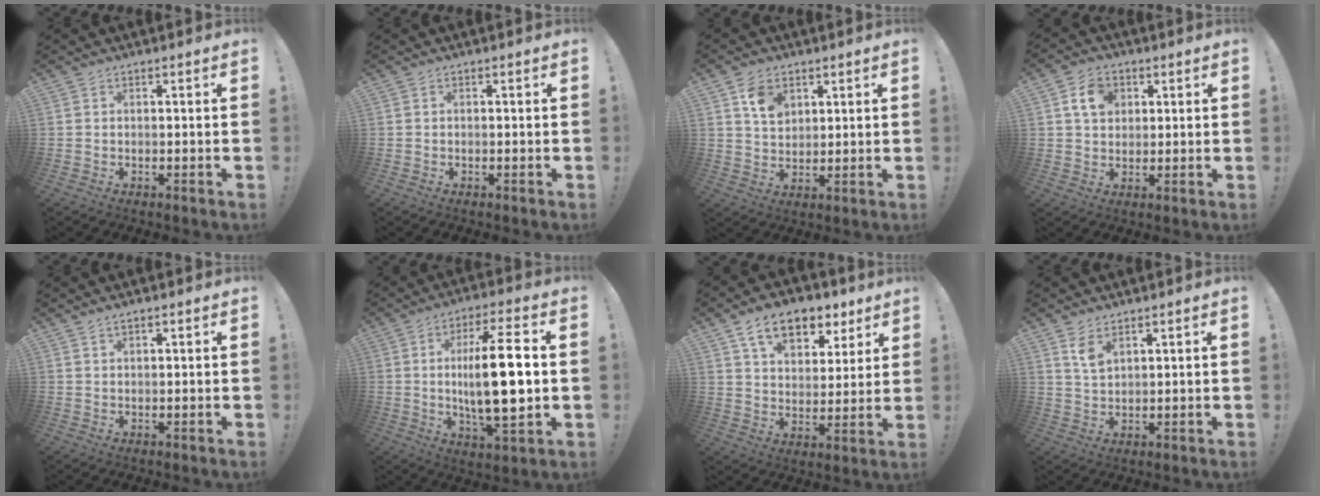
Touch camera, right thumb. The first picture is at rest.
{"total": 0.0}
{"total": 7.4, "force": [3.8, 5.1, 3.7], "torque": [-0.052, -0.014, 0.070]}
{"total": 8.0, "force": [3.1, 6.1, 4.2], "torque": [-0.066, 0.006, 0.058]}
{"total": 1.5, "force": [1.1, 0.3, 0.9], "torque": [-0.026, 0.003, 0.022]}
{"total": 18.1, "force": [0.8, 5.1, 17.3], "torque": [-0.301, -0.008, 0.001]}
{"total": 13.5, "force": [8.3, 7.9, 7.1], "torque": [-0.111, -0.039, 0.152]}
{"total": 4.7, "force": [2.9, 2.0, 3.1], "torque": [-0.048, -0.019, 0.051]}